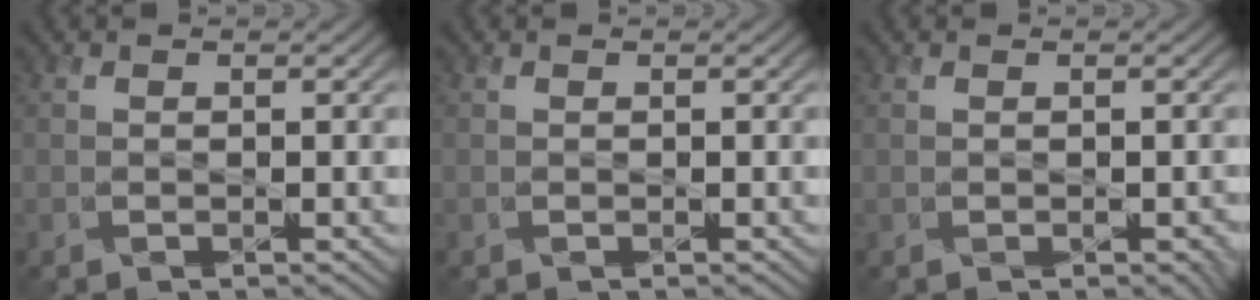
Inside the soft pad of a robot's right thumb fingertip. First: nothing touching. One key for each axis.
{"total": 0.0}
{"total": 1.1, "fx": -0.4, "fy": 0.4, "fz": 0.9, "tx": -0.014, "ty": -0.003, "tz": 0.000}